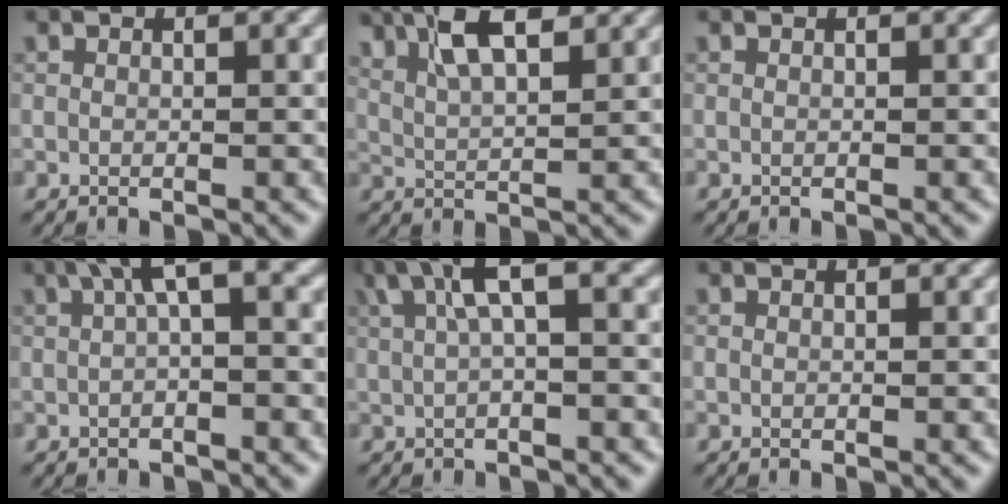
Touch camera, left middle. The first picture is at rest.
{"total": 6.4, "force": [4.0, 2.0, 4.5], "torque": [-0.086, 0.019, 0.060]}
{"total": 0.0}
{"total": 3.5, "force": [0.8, 0.7, 3.4], "torque": [-0.059, 0.017, 0.008]}
{"total": 4.6, "force": [1.8, 1.0, 4.1], "torque": [-0.079, 0.013, 0.031]}
{"total": 0.0}